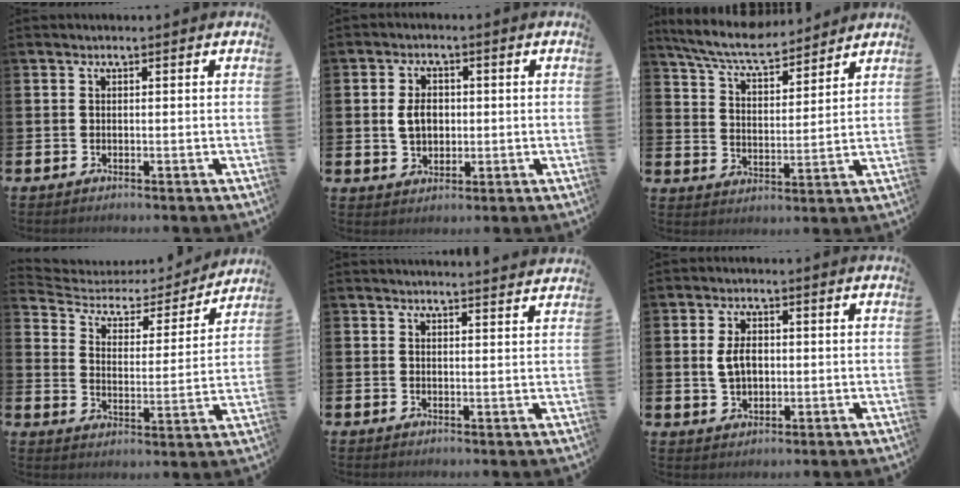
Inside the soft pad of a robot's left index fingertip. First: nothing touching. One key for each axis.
{"total": 4.2, "fx": 0.5, "fy": 3.0, "fz": 2.8, "tx": -0.038, "ty": 0.004, "tz": 0.001}
{"total": 7.4, "fx": 6.9, "fy": 1.2, "fz": 2.5, "tx": -0.080, "ty": -0.037, "tz": 0.122}
{"total": 5.0, "fx": 4.2, "fy": 2.4, "fz": 1.1, "tx": -0.050, "ty": -0.032, "tz": 0.062}
{"total": 2.6, "fx": 2.5, "fy": -0.3, "fz": -0.1, "tx": 0.011, "ty": -0.021, "tz": 0.044}
{"total": 4.0, "fx": 0.5, "fy": 2.6, "fz": 3.0, "tx": -0.040, "ty": 0.002, "tz": 0.003}